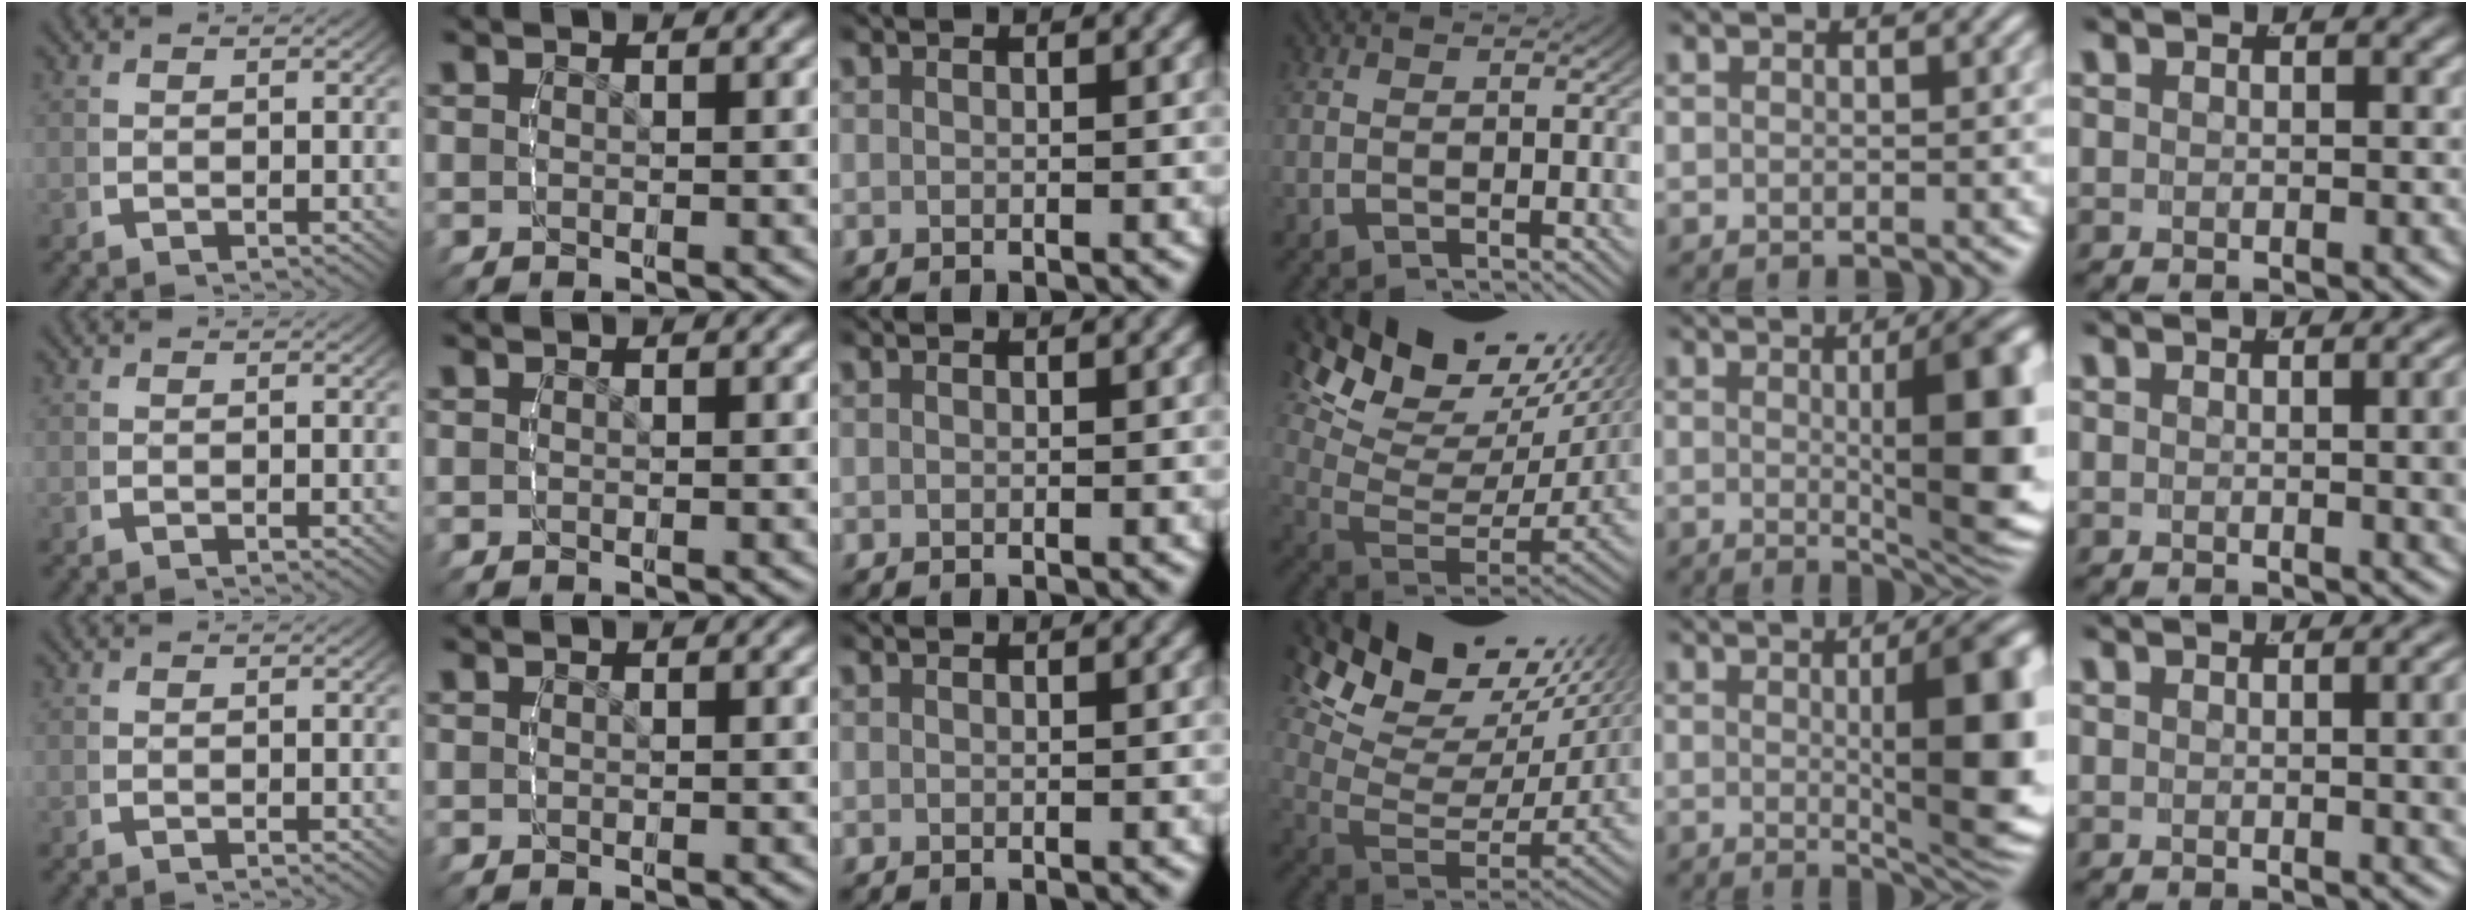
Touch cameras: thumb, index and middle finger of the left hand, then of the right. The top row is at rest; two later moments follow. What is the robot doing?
{"motion": "lift_and_place", "object": "screwdriver"}